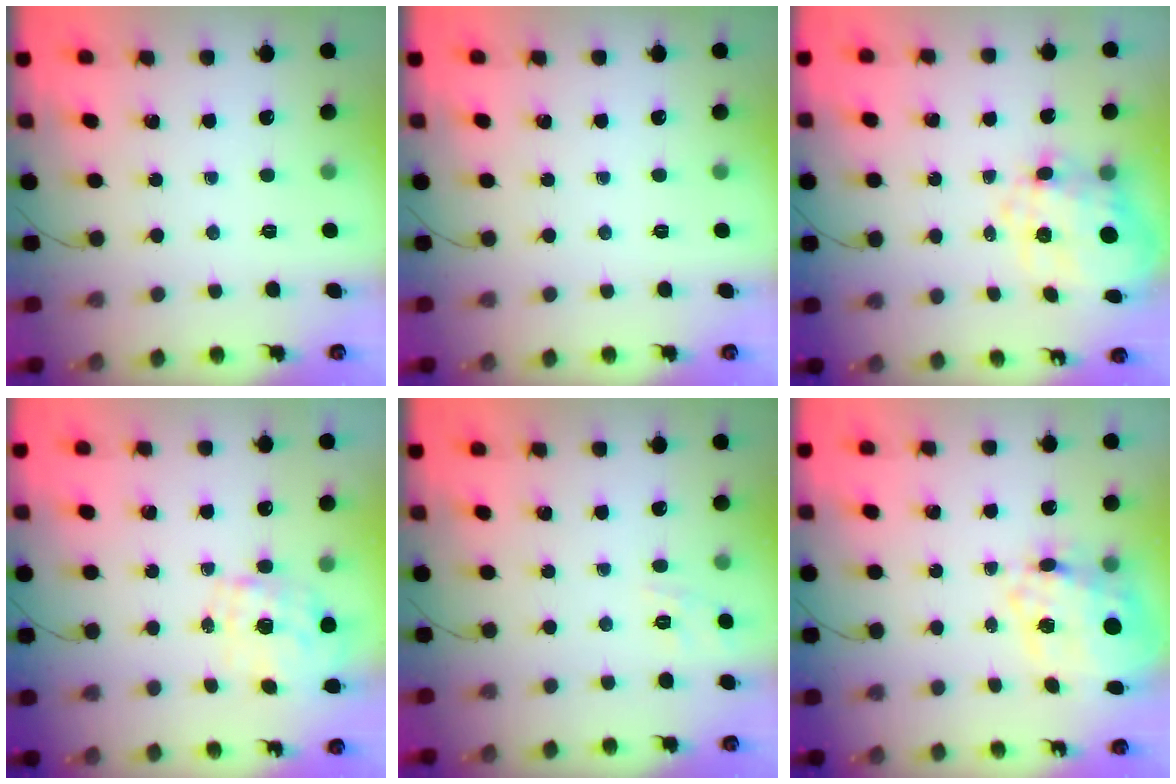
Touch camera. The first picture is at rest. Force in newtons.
{"total": 0.0}
{"total": 11.1, "press": 10.9, "slide": 2.3}
{"total": 1.6, "press": 1.4, "slide": 0.8}
{"total": 9.0, "press": 8.9, "slide": 1.6}
{"total": 17.0, "press": 16.6, "slide": 3.6}